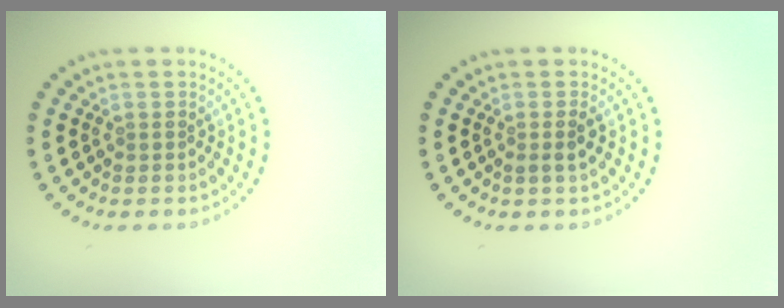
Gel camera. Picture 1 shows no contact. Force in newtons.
{"total": 1.3, "press": 1.1, "slide": 0.6}